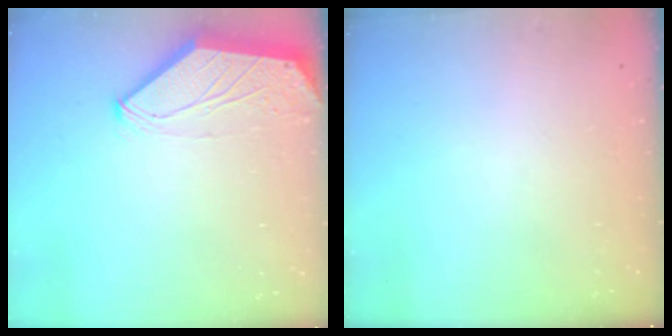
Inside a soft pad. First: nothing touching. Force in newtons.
{"total": 0.0}